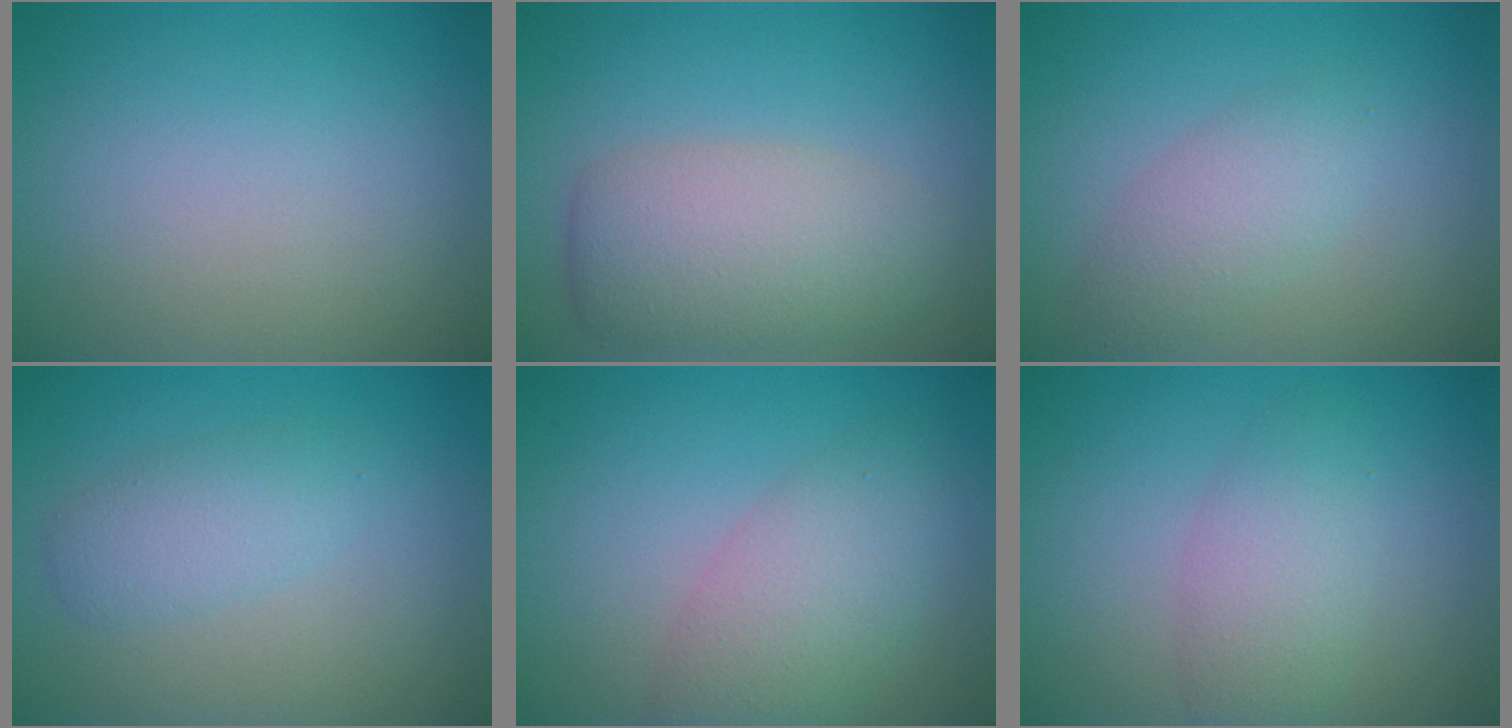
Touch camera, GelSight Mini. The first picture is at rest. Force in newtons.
{"total": 5.6, "press": 5.6, "slide": 0.3}
{"total": 2.9, "press": 2.8, "slide": 0.3}
{"total": 2.5, "press": 2.5, "slide": 0.0}
{"total": 4.7, "press": 4.7, "slide": 0.1}
{"total": 3.2, "press": 3.2, "slide": 0.3}